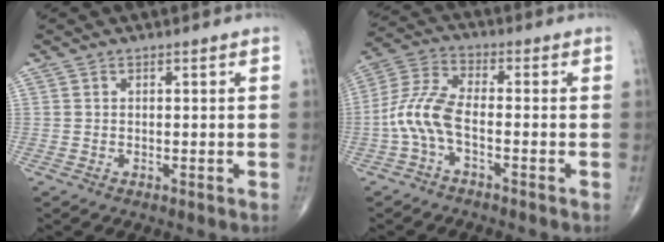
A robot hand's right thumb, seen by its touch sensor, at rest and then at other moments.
{"total": 8.2, "force": [-2.5, 3.3, 7.0], "torque": [-0.164, 0.031, -0.059]}